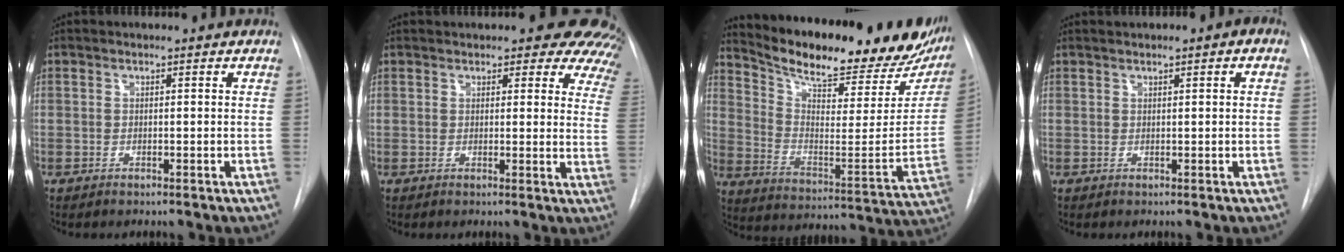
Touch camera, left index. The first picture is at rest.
{"total": 12.5, "force": [10.4, 4.3, 5.3], "torque": [-0.021, -0.029, 0.088]}
{"total": 27.8, "force": [23.4, 6.9, 13.2], "torque": [-0.207, -0.062, 0.312]}
{"total": 2.2, "force": [0.5, 0.5, 2.1], "torque": [-0.037, 0.011, 0.006]}